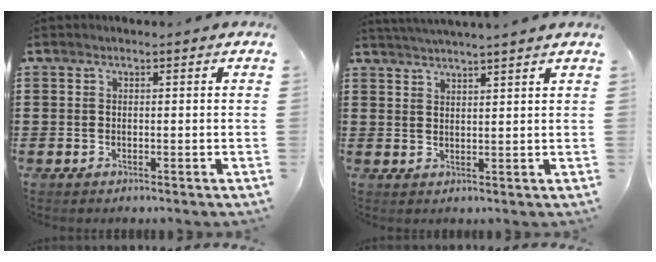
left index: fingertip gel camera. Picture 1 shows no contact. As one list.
[{"total": 2.5, "force": [2.4, -0.7, 0.2], "torque": [-0.009, -0.006, 0.045]}]